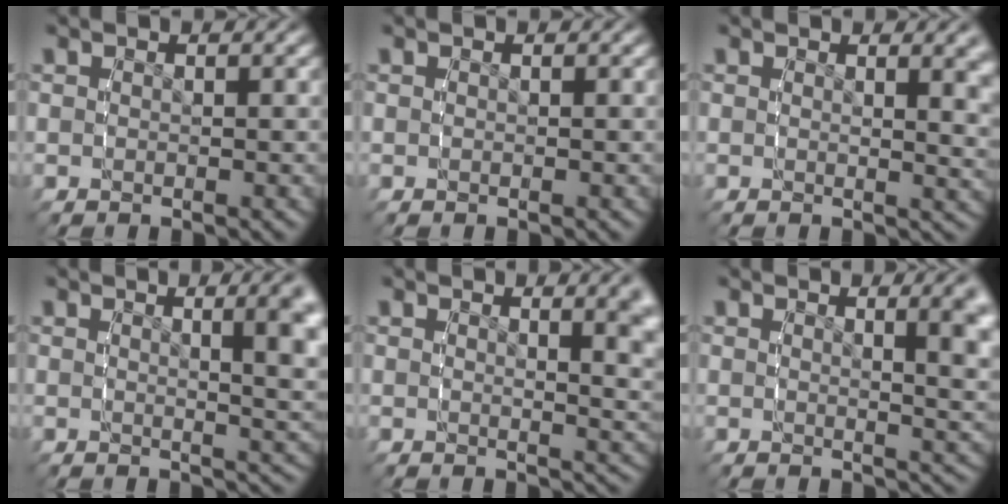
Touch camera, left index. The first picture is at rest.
{"total": 0.0}
{"total": 2.4, "force": [1.3, -0.2, 2.0], "torque": [-0.021, -0.010, 0.022]}
{"total": 5.3, "force": [1.8, 1.0, 4.9], "torque": [-0.043, 0.005, 0.025]}
{"total": 3.8, "force": [1.9, 0.3, 3.2], "torque": [-0.024, -0.002, 0.027]}
{"total": 4.4, "force": [1.6, 0.6, 4.0], "torque": [-0.033, 0.001, 0.024]}